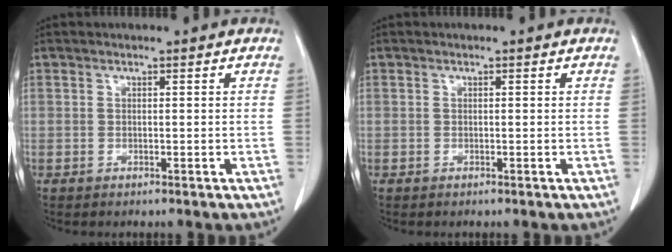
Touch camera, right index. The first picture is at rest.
{"total": 0.0}